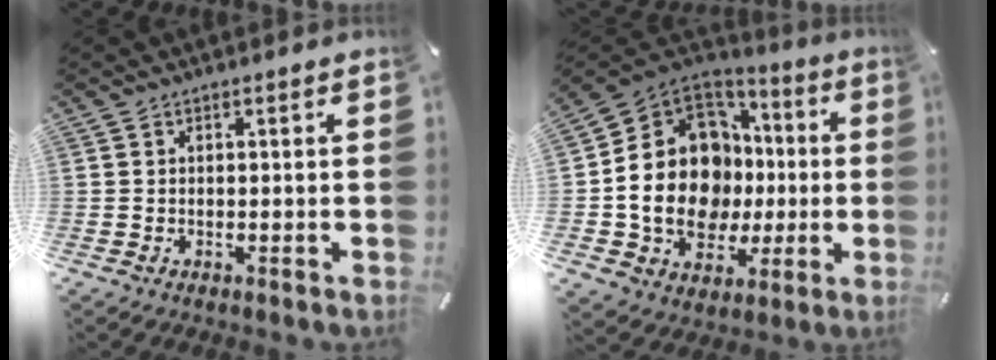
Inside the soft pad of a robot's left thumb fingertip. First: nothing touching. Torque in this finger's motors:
{"motor_torque": [0.33, 2.41, 1.88, -0.87, 0.74]}